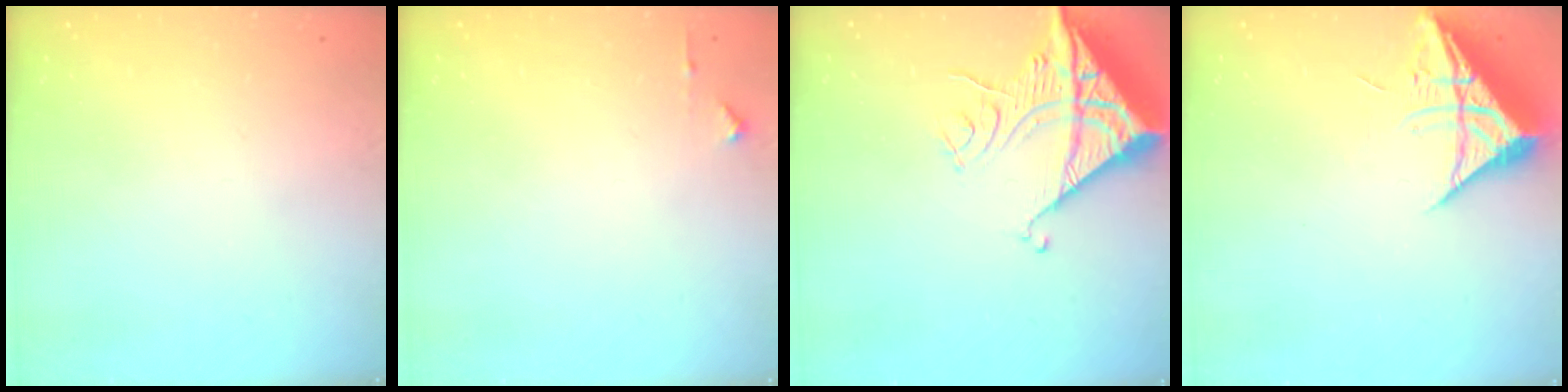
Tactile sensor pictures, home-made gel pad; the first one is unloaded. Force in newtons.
{"total": 5.1, "press": 5.0, "slide": 0.8}
{"total": 17.1, "press": 17.0, "slide": 1.6}
{"total": 9.4, "press": 9.3, "slide": 1.0}